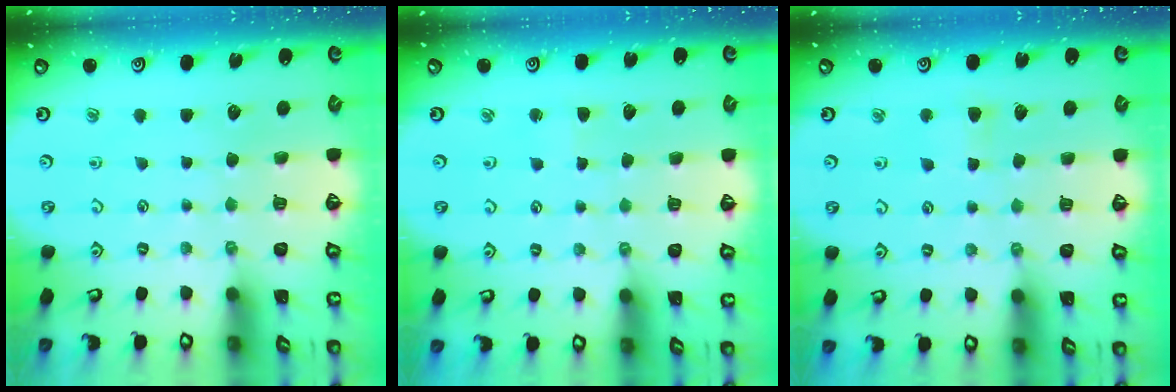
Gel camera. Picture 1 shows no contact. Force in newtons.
{"total": 1.6, "press": 1.5, "slide": 0.3}
{"total": 2.8, "press": 2.8, "slide": 0.5}